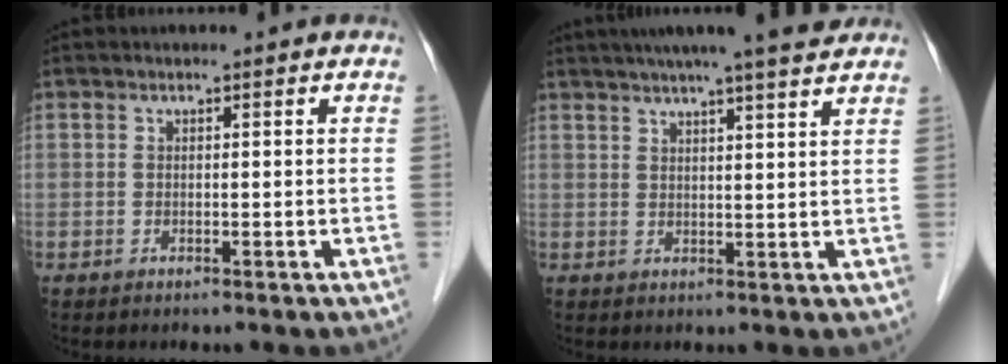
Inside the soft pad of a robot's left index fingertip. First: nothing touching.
{"total": 12.4, "force": [10.6, 0.2, 6.5], "torque": [-0.102, 0.019, 0.132]}